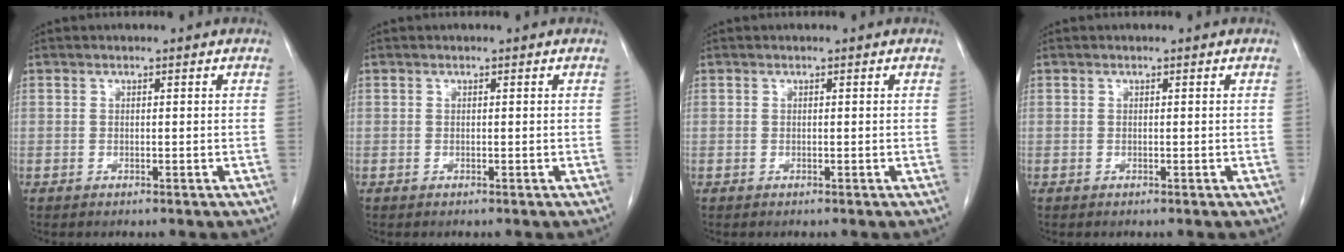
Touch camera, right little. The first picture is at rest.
{"total": 0.0}
{"total": 0.0}
{"total": 0.0}